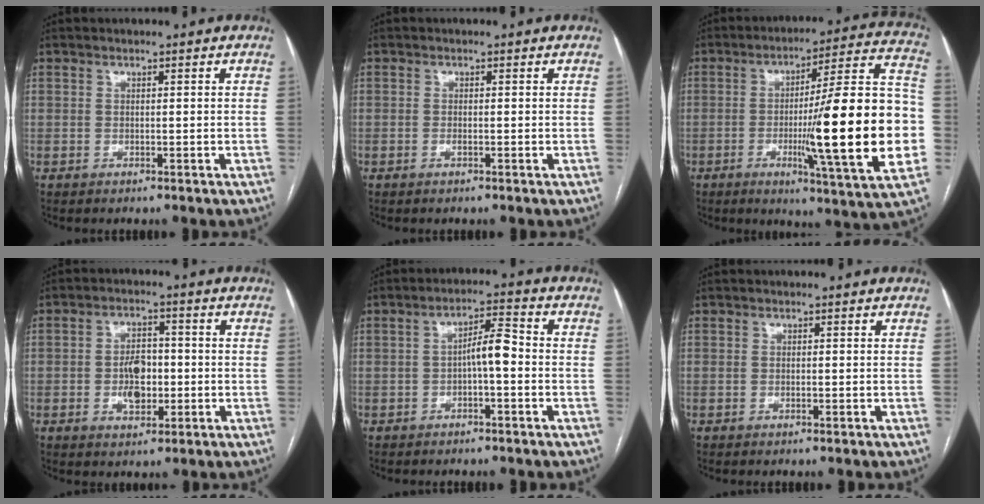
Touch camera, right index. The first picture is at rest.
{"total": 0.6, "force": [-0.2, 0.1, 0.5], "torque": [-0.011, 0.000, -0.004]}
{"total": 24.0, "force": [-4.1, 0.7, 23.7], "torque": [-0.296, 0.003, -0.065]}
{"total": 5.7, "force": [-1.0, 3.4, 4.5], "torque": [-0.080, 0.007, -0.013]}
{"total": 4.8, "force": [-0.8, 1.0, 4.6], "torque": [-0.074, 0.018, -0.012]}
{"total": 0.0}